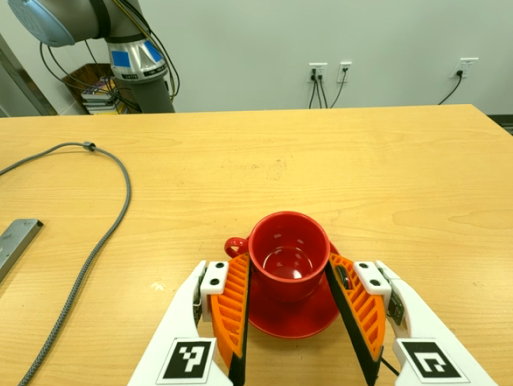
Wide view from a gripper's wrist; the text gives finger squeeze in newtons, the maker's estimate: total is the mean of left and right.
{"total": 1.1, "left": 0.6, "right": 1.5}